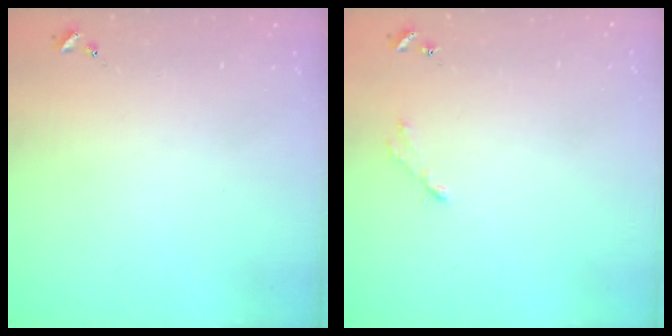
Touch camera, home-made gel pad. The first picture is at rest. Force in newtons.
{"total": 2.8, "press": 2.8, "slide": 0.4}